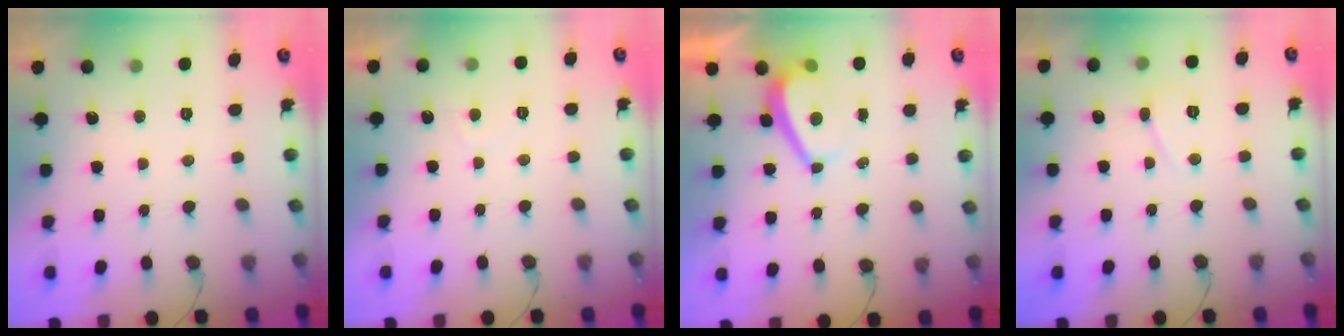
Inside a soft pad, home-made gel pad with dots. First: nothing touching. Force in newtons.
{"total": 2.0, "press": 2.0, "slide": 0.6}
{"total": 3.0, "press": 2.9, "slide": 0.6}
{"total": 3.7, "press": 3.7, "slide": 0.4}